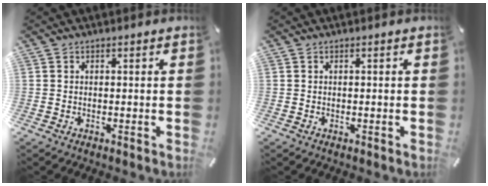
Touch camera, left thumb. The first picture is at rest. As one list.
[{"total": 0.0}]